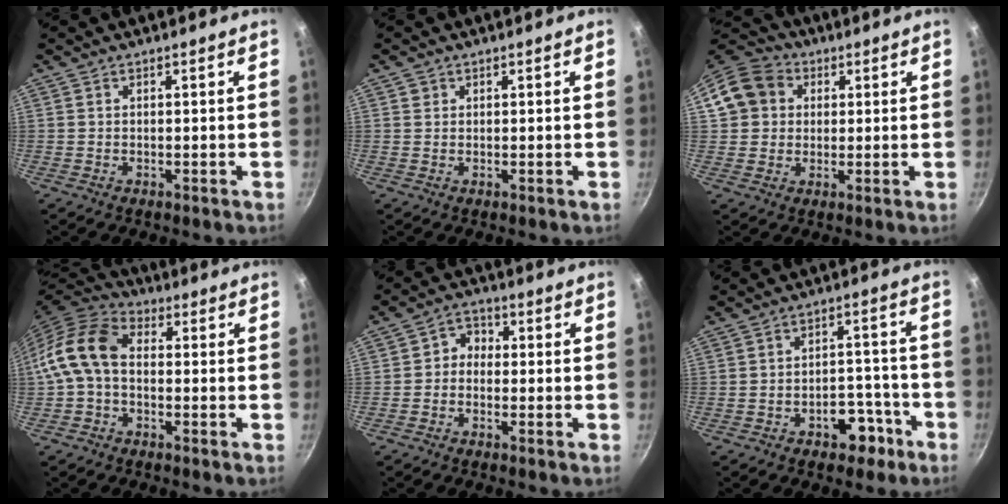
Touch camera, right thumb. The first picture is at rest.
{"total": 1.0, "force": [0.4, 0.9, 0.2], "torque": [0.003, 0.003, 0.004]}
{"total": 11.6, "force": [2.7, 10.1, 4.9], "torque": [-0.071, 0.025, 0.036]}
{"total": 10.6, "force": [-0.6, 7.2, 7.8], "torque": [-0.143, 0.035, -0.032]}
{"total": 3.9, "force": [-0.6, 3.3, 2.0], "torque": [-0.009, 0.018, -0.024]}
{"total": 7.1, "force": [-4.0, 4.4, 3.8], "torque": [-0.016, 0.041, -0.044]}